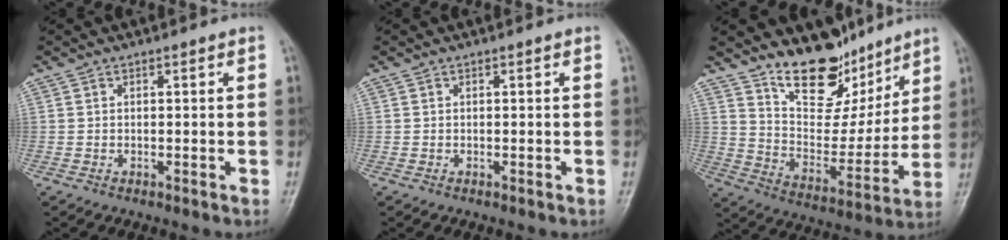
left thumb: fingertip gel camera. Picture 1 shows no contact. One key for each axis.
{"total": 0.0}
{"total": 15.4, "fx": 12.0, "fy": 7.5, "fz": 6.1, "tx": -0.044, "ty": -0.081, "tz": 0.210}